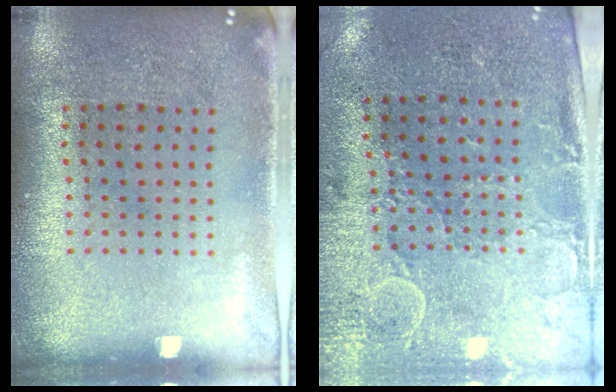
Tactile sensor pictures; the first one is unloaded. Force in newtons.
{"total": 2.9, "press": 2.5, "slide": 1.6}